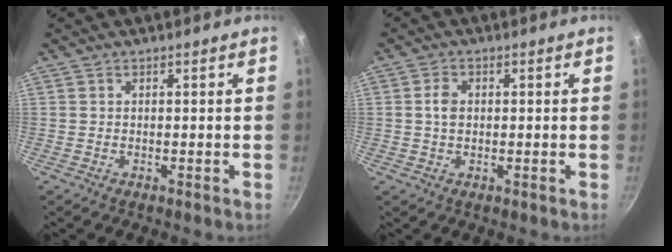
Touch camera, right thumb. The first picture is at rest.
{"total": 1.3, "force": [0.1, 1.1, 0.8], "torque": [-0.013, 0.004, 0.000]}